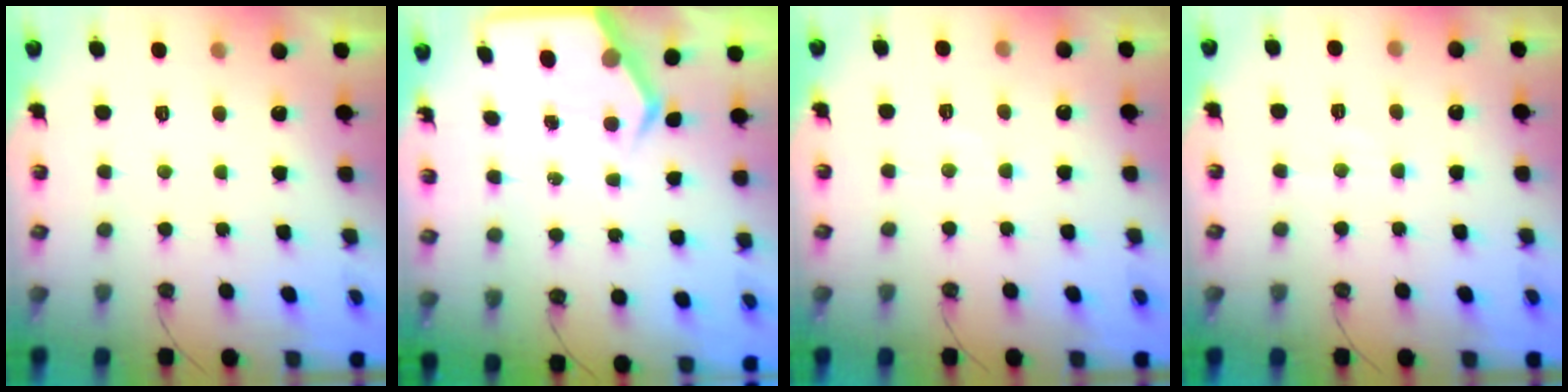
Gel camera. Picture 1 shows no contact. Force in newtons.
{"total": 5.8, "press": 5.7, "slide": 0.6}
{"total": 3.2, "press": 3.2, "slide": 0.6}
{"total": 4.8, "press": 4.7, "slide": 0.6}